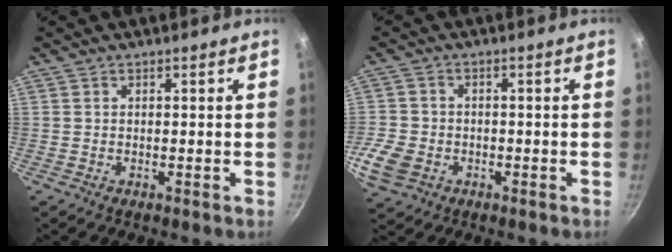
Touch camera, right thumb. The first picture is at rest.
{"total": 7.3, "force": [-2.4, 5.6, 3.9], "torque": [-0.091, 0.008, -0.049]}